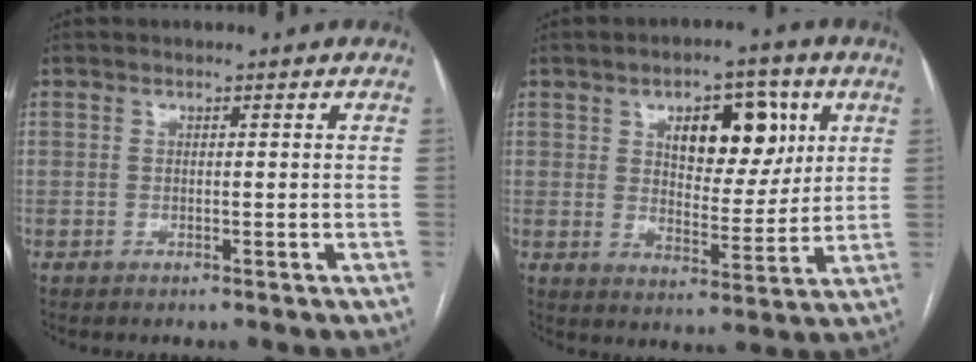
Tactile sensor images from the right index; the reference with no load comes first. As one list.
[{"total": 11.2, "force": [4.4, 5.4, 8.8], "torque": [-0.123, 0.013, 0.073]}]